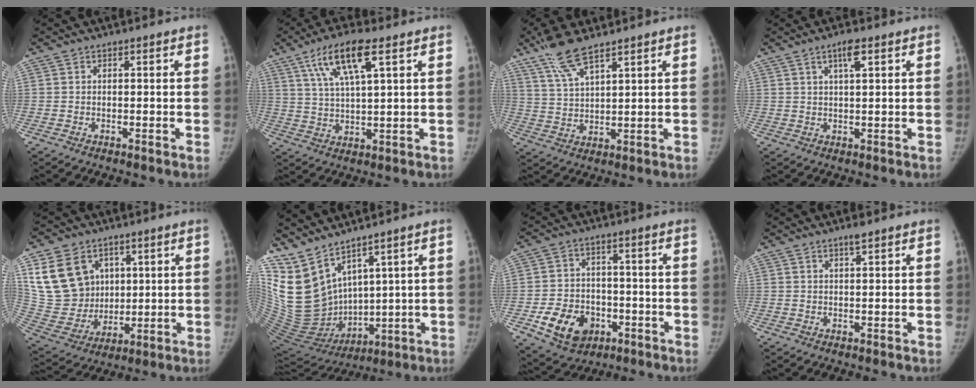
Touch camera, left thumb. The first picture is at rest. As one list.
[{"total": 10.9, "force": [5.4, 2.5, 9.1], "torque": [-0.177, -0.010, 0.104]}, {"total": 8.4, "force": [6.2, 1.9, 5.4], "torque": [-0.111, -0.022, 0.130]}, {"total": 3.7, "force": [1.9, 0.8, 3.1], "torque": [-0.057, -0.002, 0.035]}, {"total": 17.0, "force": [6.4, 13.4, 8.3], "torque": [-0.133, -0.013, 0.140]}, {"total": 14.5, "force": [9.9, 6.9, 8.0], "torque": [-0.133, -0.065, 0.229]}, {"total": 11.4, "force": [-4.3, 8.7, 6.0], "torque": [-0.077, 0.018, -0.061]}, {"total": 1.5, "force": [1.1, 0.1, 1.1], "torque": [-0.017, -0.003, 0.020]}]